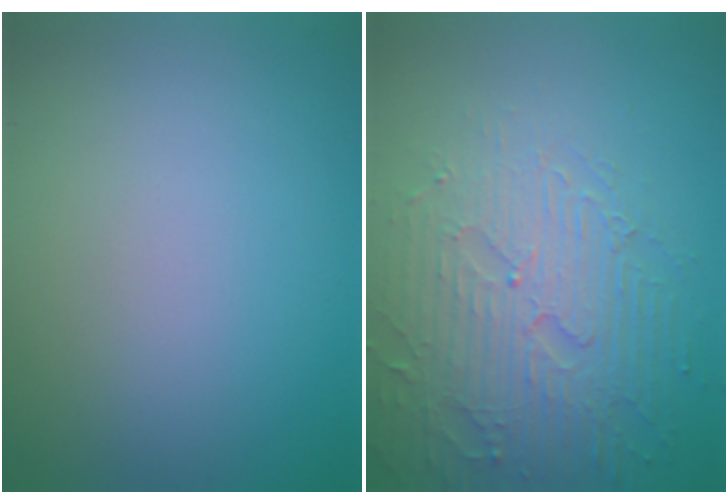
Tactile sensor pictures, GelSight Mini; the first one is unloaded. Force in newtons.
{"total": 5.8, "press": 5.0, "slide": 2.9}